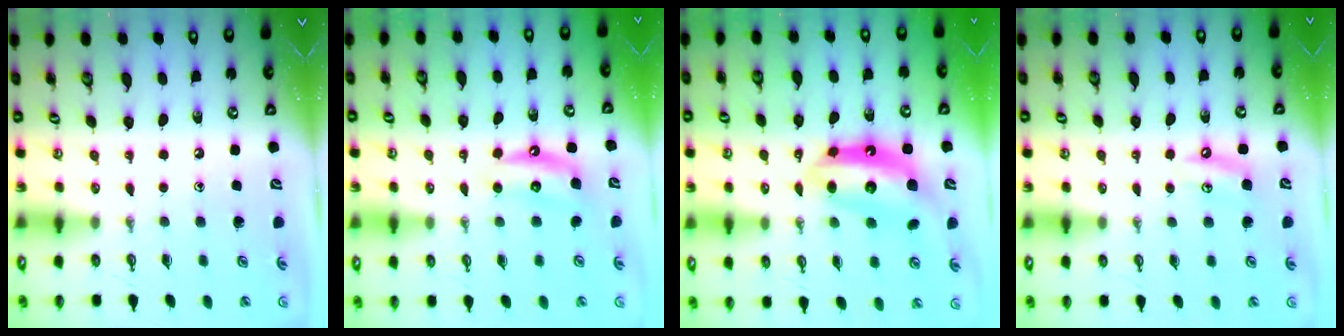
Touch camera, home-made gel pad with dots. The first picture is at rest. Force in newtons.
{"total": 5.8, "press": 5.8, "slide": 0.7}
{"total": 12.6, "press": 12.6, "slide": 0.9}
{"total": 4.6, "press": 4.6, "slide": 0.4}